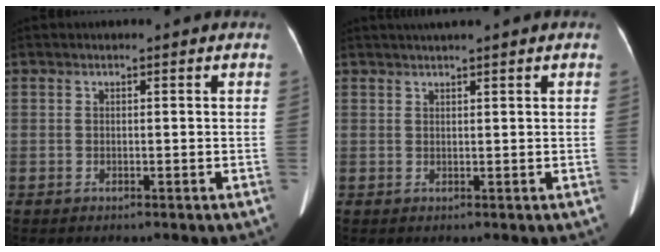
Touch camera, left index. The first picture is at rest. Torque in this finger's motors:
{"motor_torque": [0.43, -0.53, 0.03, 0.01]}